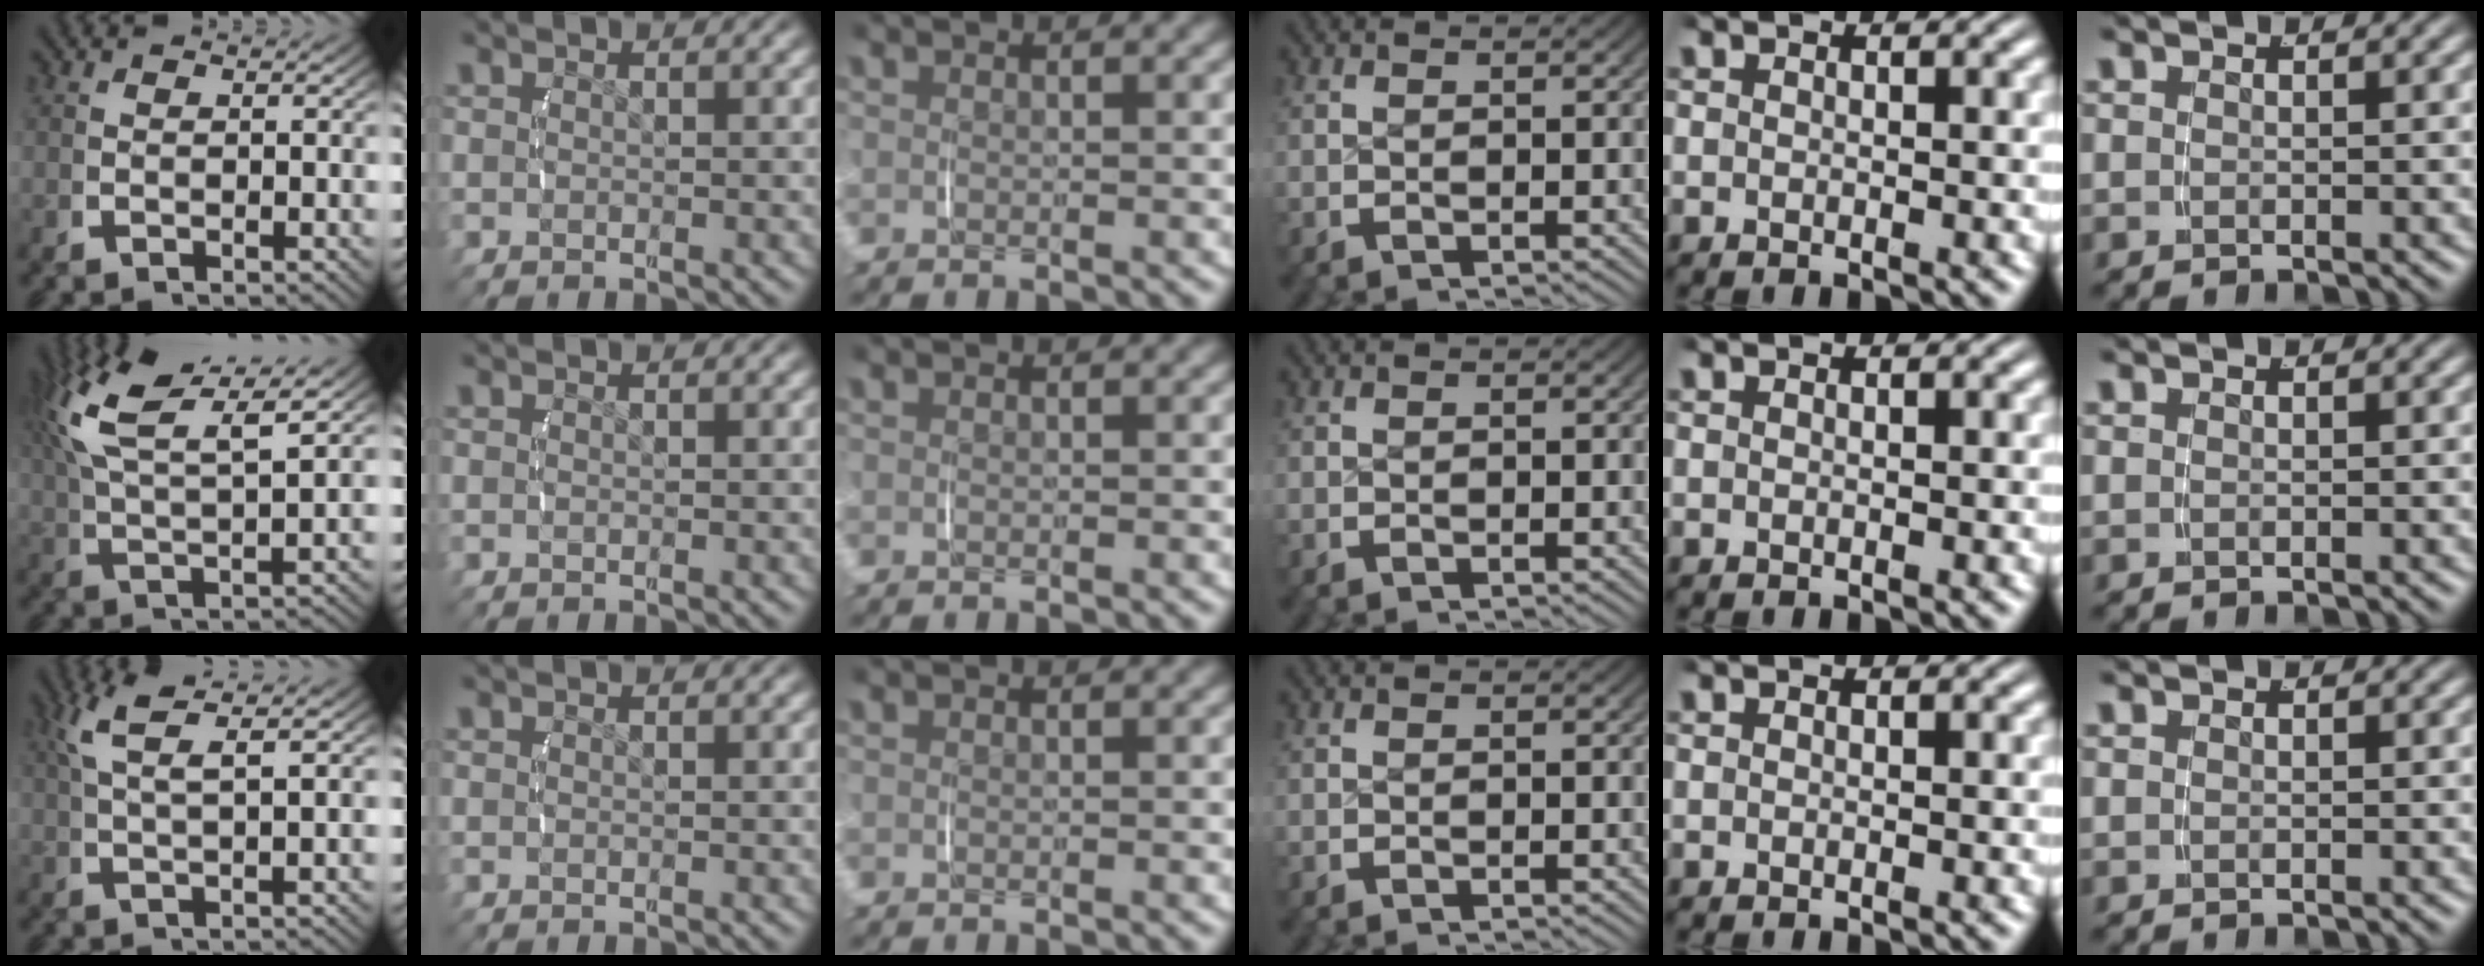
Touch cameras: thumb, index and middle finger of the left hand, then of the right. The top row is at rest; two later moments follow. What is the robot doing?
{"motion": "lift_and_place", "object": "phone"}